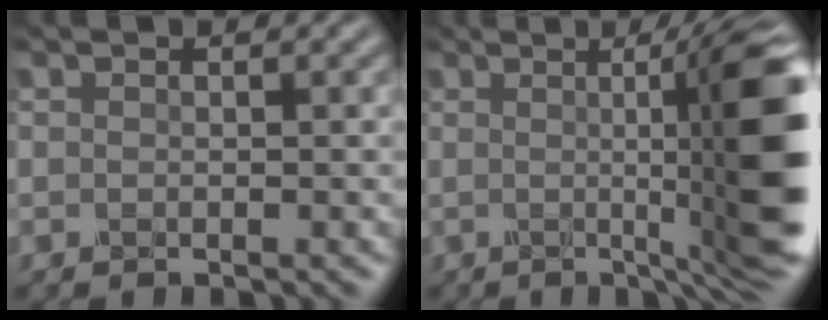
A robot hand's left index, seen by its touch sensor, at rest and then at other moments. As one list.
[{"total": 14.6, "force": [0.4, 3.2, 14.3], "torque": [-0.141, -0.002, 0.012]}]